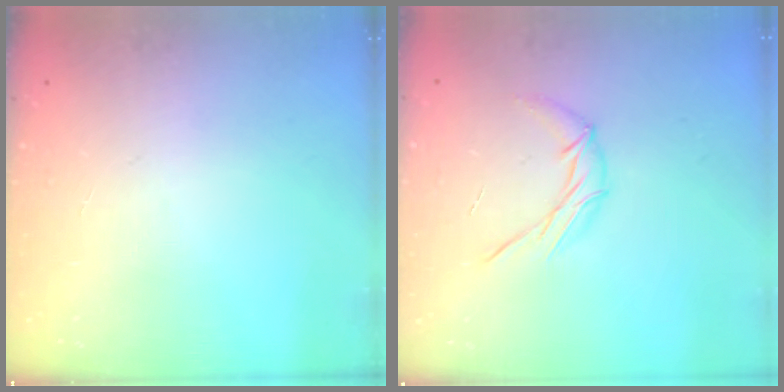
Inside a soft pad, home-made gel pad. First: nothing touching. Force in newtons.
{"total": 7.3, "press": 7.3, "slide": 0.5}